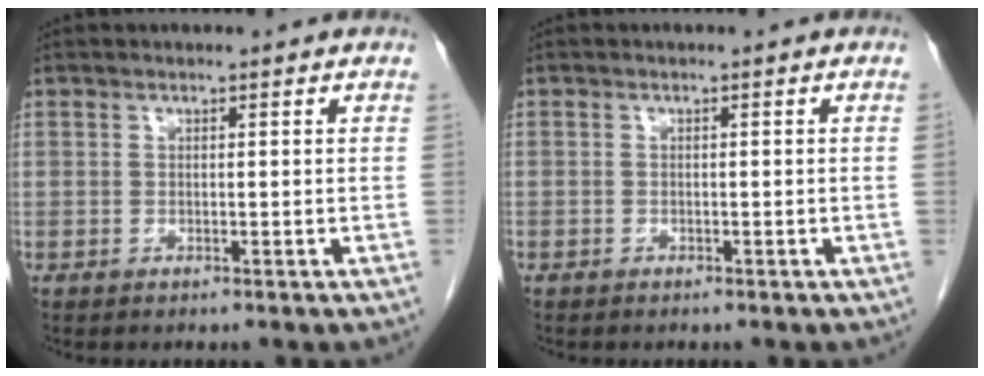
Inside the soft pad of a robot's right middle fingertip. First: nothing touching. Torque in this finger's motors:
{"motor_torque": [0.35, -0.40, -0.70, -0.21]}